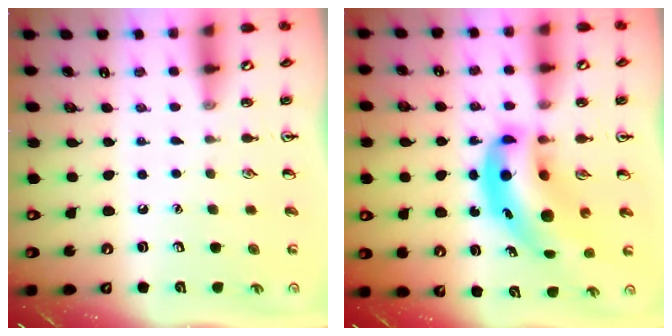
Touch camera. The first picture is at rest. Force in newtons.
{"total": 13.3, "press": 12.8, "slide": 3.9}